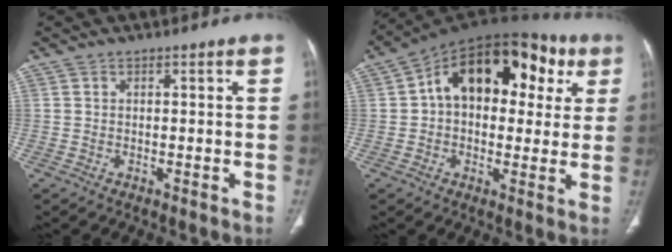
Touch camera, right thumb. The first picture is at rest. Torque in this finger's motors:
{"motor_torque": [1.01, 3.99, 0.90, -0.05, 0.16]}